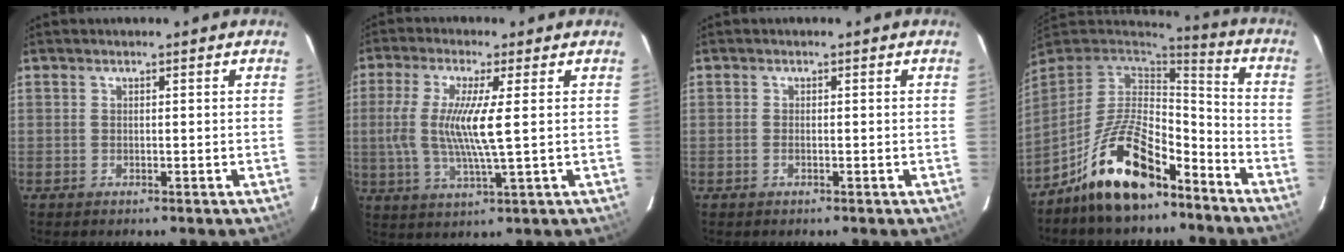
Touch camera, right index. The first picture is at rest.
{"total": 10.2, "force": [0.7, 0.5, 10.1], "torque": [-0.201, -0.006, 0.016]}
{"total": 0.7, "force": [-0.3, 0.3, 0.5], "torque": [-0.011, 0.001, -0.006]}
{"total": 17.6, "force": [-11.3, 7.4, 11.3], "torque": [-0.229, 0.009, -0.199]}